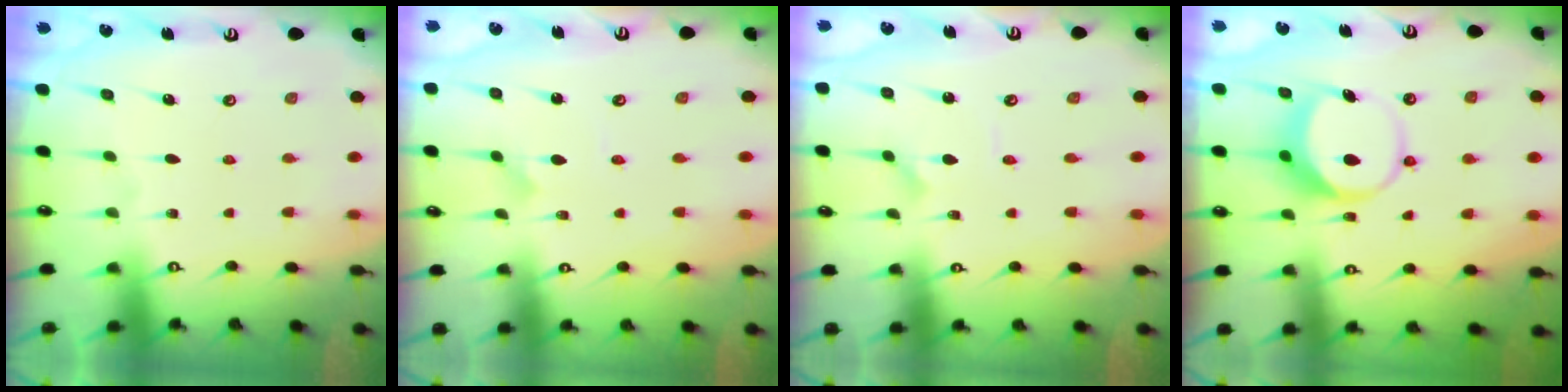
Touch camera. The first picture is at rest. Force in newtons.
{"total": 2.5, "press": 2.5, "slide": 0.2}
{"total": 1.8, "press": 1.8, "slide": 0.2}
{"total": 8.3, "press": 8.3, "slide": 0.7}